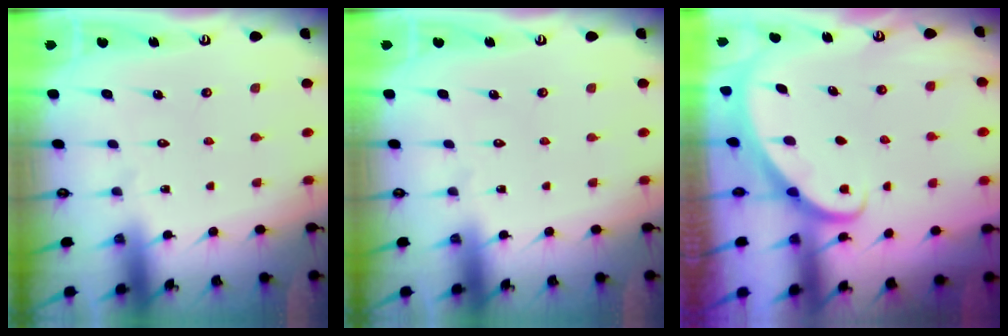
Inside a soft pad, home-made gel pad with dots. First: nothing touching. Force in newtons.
{"total": 0.0}
{"total": 2.3, "press": 2.3, "slide": 0.1}